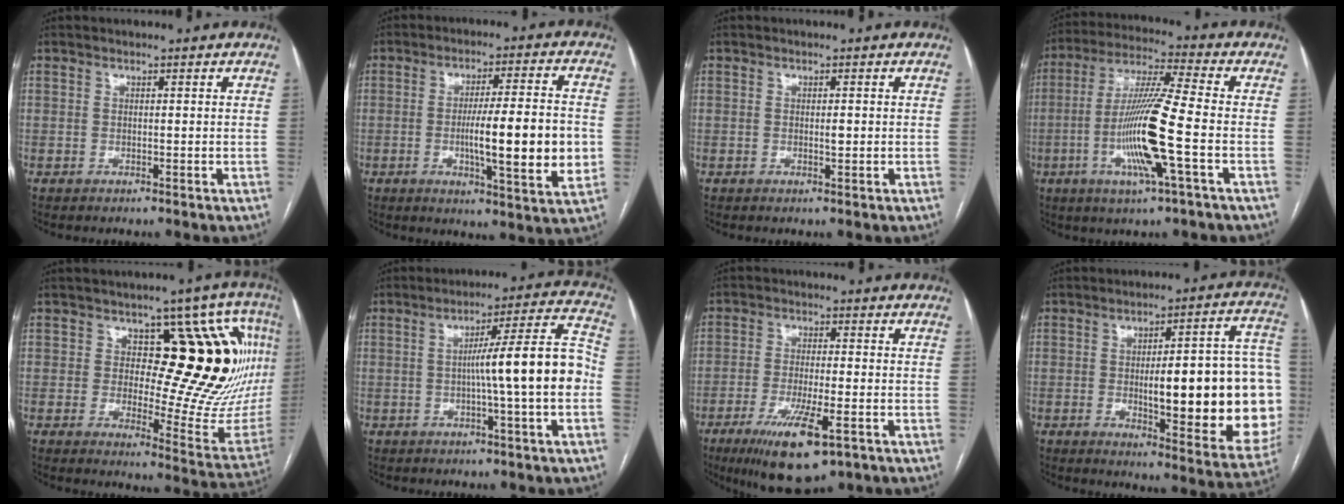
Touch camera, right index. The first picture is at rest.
{"total": 13.7, "force": [-1.8, 1.2, 13.5], "torque": [-0.204, -0.007, -0.028]}
{"total": 1.0, "force": [0.0, 0.3, 0.9], "torque": [-0.015, -0.001, 0.001]}
{"total": 14.0, "force": [-3.5, -0.4, 13.5], "torque": [-0.272, -0.009, -0.074]}
{"total": 22.0, "force": [4.5, 8.7, 19.7], "torque": [-0.202, 0.012, 0.069]}
{"total": 12.0, "force": [-1.7, -0.7, 11.9], "torque": [-0.177, 0.020, -0.030]}
{"total": 11.3, "force": [-6.0, 2.3, 9.3], "torque": [-0.165, -0.026, -0.094]}
{"total": 23.9, "force": [-1.9, 5.0, 23.3], "torque": [-0.223, 0.023, -0.009]}